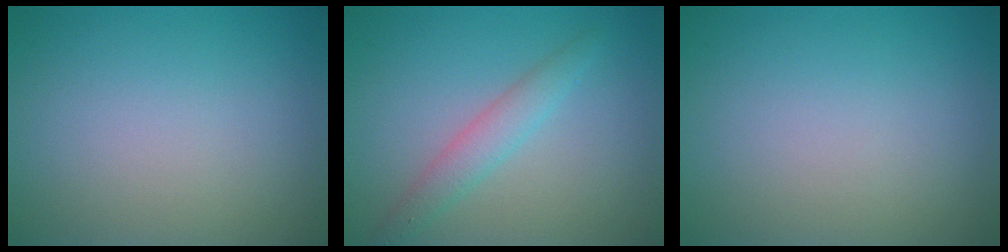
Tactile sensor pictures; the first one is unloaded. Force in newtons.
{"total": 2.3, "press": 2.3, "slide": 0.1}
{"total": 0.0}